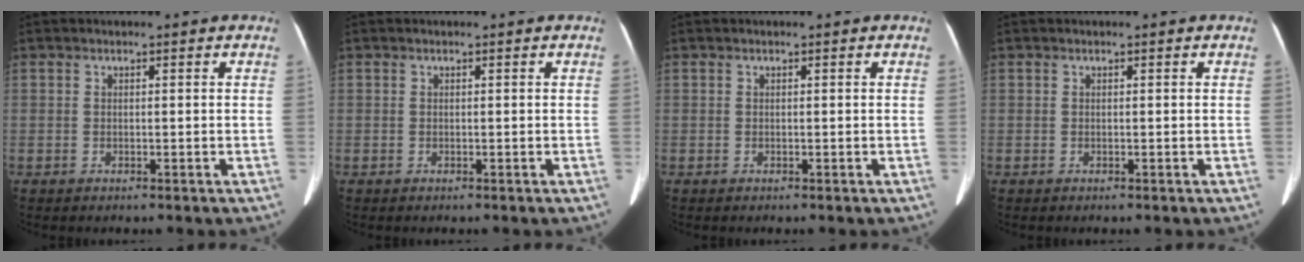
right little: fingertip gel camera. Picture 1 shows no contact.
{"total": 0.0}
{"total": 0.0}
{"total": 0.0}